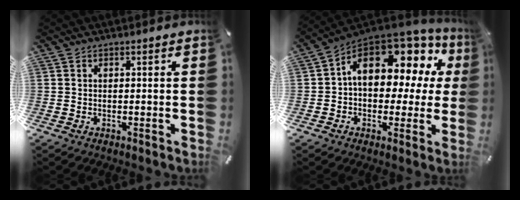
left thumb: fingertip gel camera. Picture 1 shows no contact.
{"total": 14.9, "force": [6.0, 9.2, 10.1], "torque": [-0.154, -0.040, 0.105]}